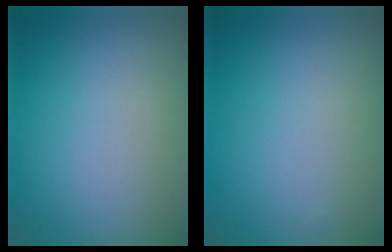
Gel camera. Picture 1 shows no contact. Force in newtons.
{"total": 0.0}